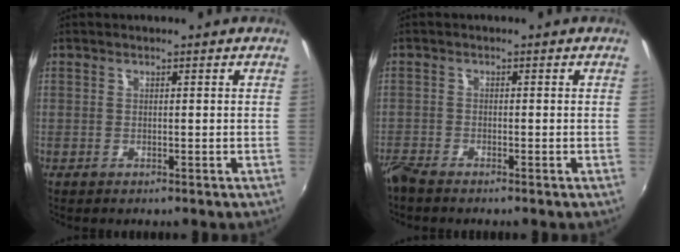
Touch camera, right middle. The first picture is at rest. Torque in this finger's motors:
{"motor_torque": [1.11, -1.03, 0.73, 0.21]}